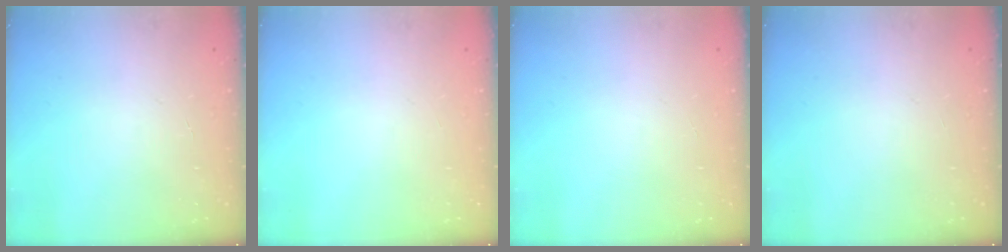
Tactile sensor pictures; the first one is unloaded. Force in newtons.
{"total": 0.0}
{"total": 0.0}
{"total": 0.0}